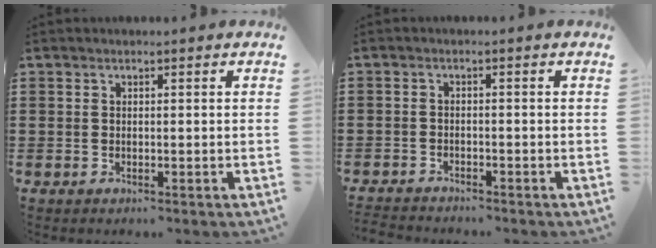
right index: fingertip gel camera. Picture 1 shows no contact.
{"total": 1.8, "force": [-1.8, 0.1, -0.1], "torque": [-0.003, 0.001, -0.039]}